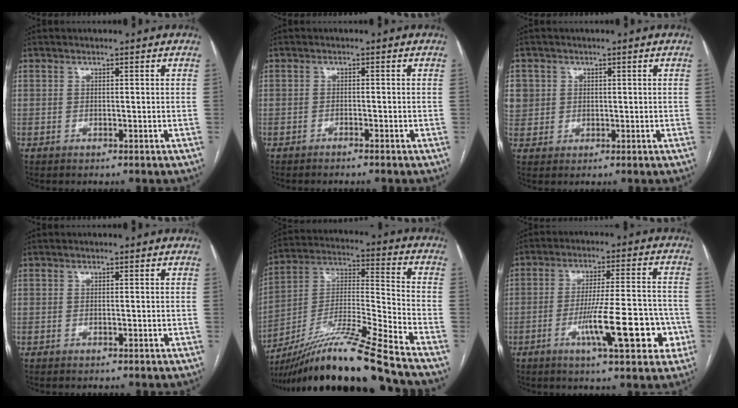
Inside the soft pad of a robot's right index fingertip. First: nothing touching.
{"total": 1.3, "force": [-1.2, -0.2, 0.5], "torque": [-0.008, 0.000, -0.018]}
{"total": 6.2, "force": [1.5, 5.9, 1.4], "torque": [-0.047, 0.017, 0.040]}
{"total": 0.0}
{"total": 20.6, "force": [-17.0, -1.7, 11.5], "torque": [-0.221, -0.014, -0.308]}
{"total": 12.6, "force": [-4.5, 2.0, 11.6], "torque": [-0.183, 0.007, -0.064]}